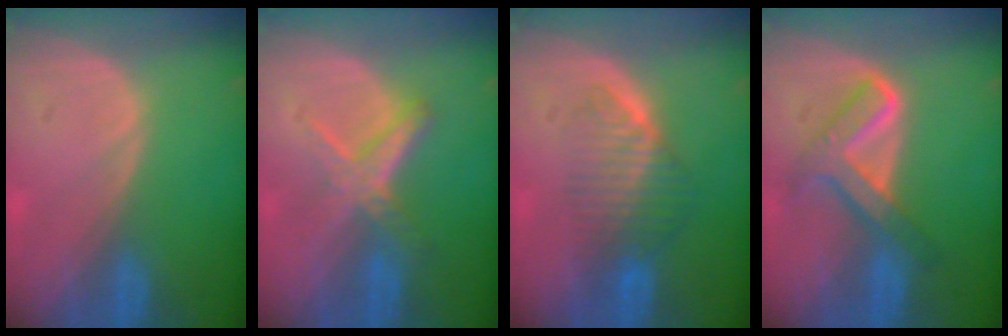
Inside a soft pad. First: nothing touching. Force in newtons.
{"total": 5.8, "press": 5.4, "slide": 2.1}
{"total": 6.5, "press": 5.8, "slide": 2.8}
{"total": 6.4, "press": 6.4, "slide": 0.4}